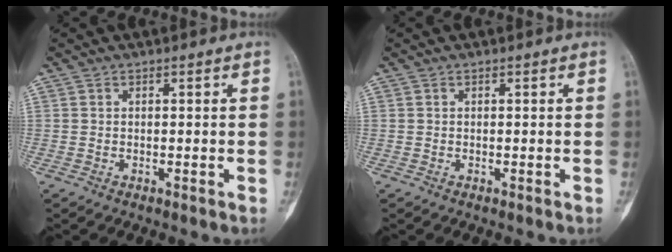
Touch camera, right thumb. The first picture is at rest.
{"total": 0.0}